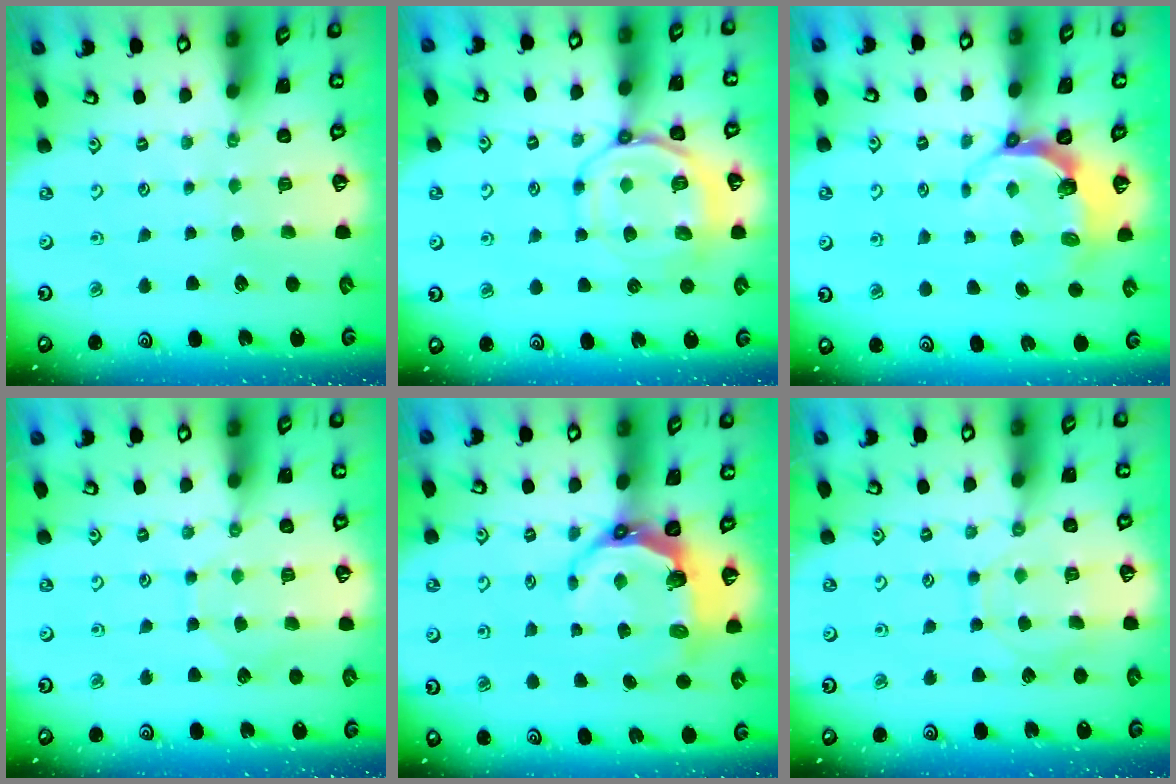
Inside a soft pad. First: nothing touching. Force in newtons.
{"total": 10.4, "press": 10.4, "slide": 1.2}
{"total": 5.8, "press": 4.8, "slide": 3.4}
{"total": 6.1, "press": 6.1, "slide": 0.6}
{"total": 7.3, "press": 5.9, "slide": 4.3}
{"total": 9.0, "press": 9.0, "slide": 1.0}